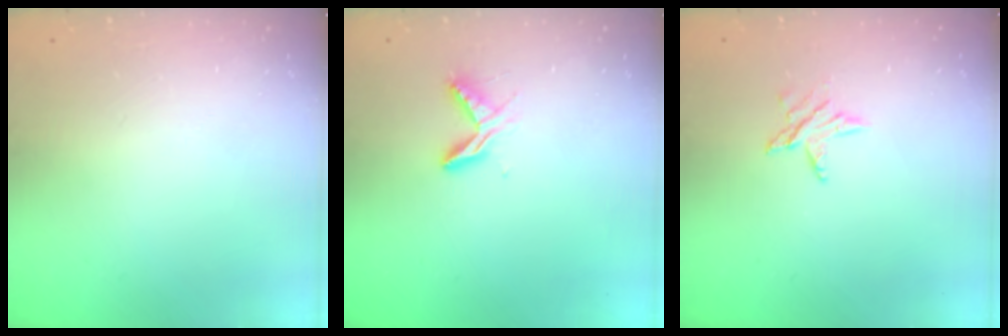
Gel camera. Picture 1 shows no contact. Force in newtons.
{"total": 5.4, "press": 5.4, "slide": 0.5}
{"total": 4.0, "press": 4.0, "slide": 0.5}